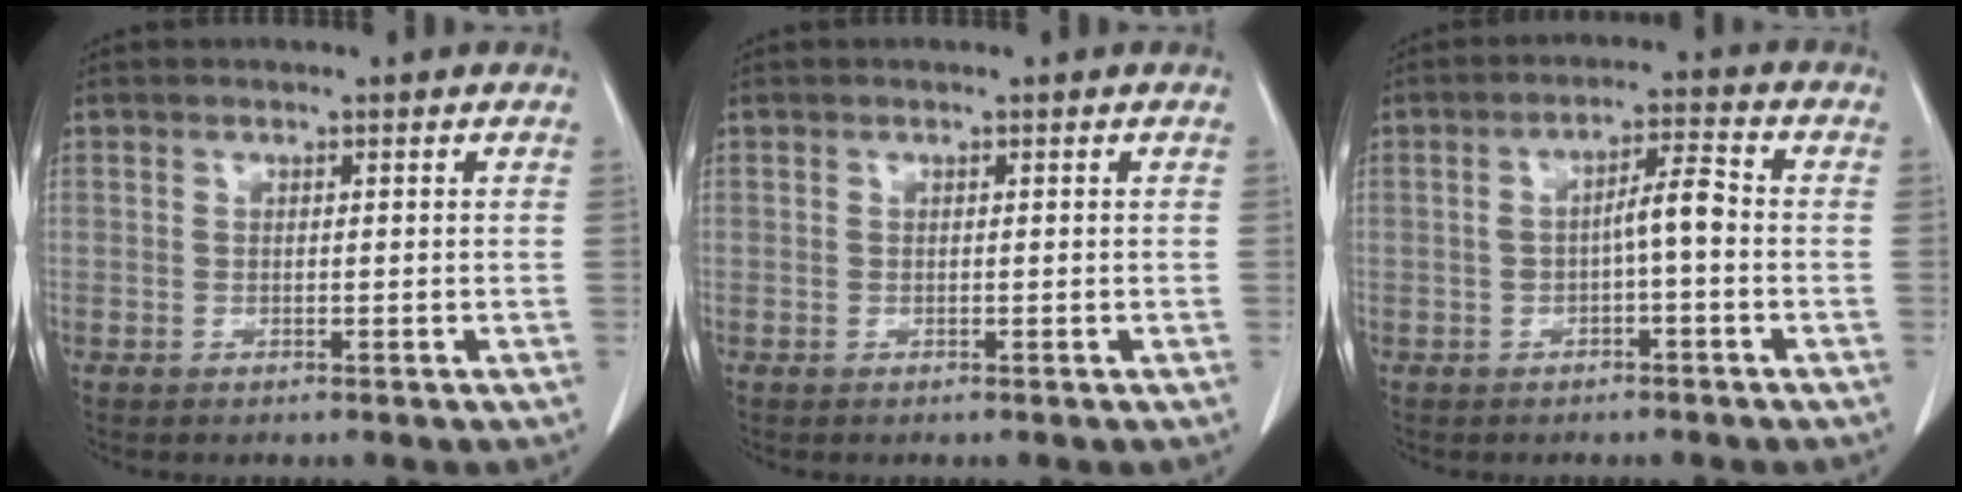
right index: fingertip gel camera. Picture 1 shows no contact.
{"total": 0.0}
{"total": 4.5, "force": [-0.6, 0.8, 4.4], "torque": [-0.071, 0.018, -0.003]}